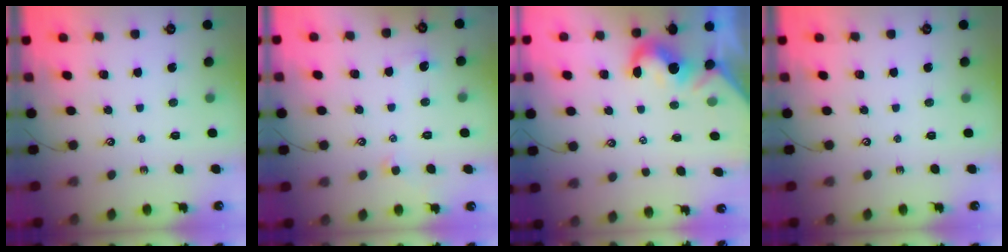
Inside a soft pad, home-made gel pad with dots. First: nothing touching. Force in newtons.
{"total": 0.6, "press": 0.1, "slide": 0.6}
{"total": 1.5, "press": 1.3, "slide": 0.8}
{"total": 0.0}